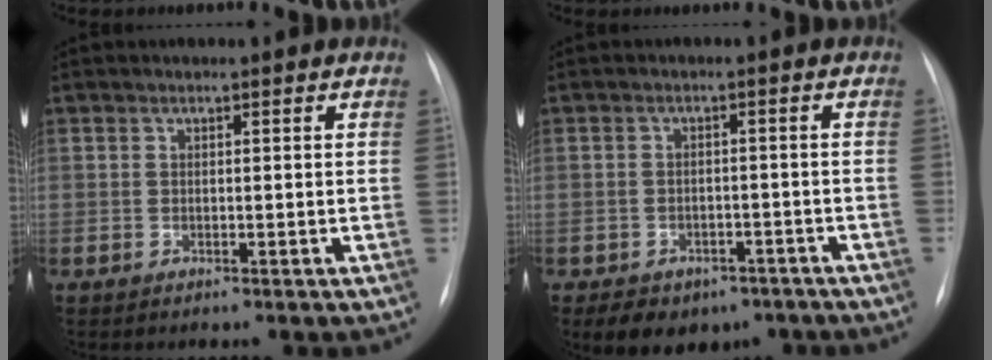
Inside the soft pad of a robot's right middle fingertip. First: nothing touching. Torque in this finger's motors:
{"motor_torque": [0.17, -0.15, 0.08, 0.03]}